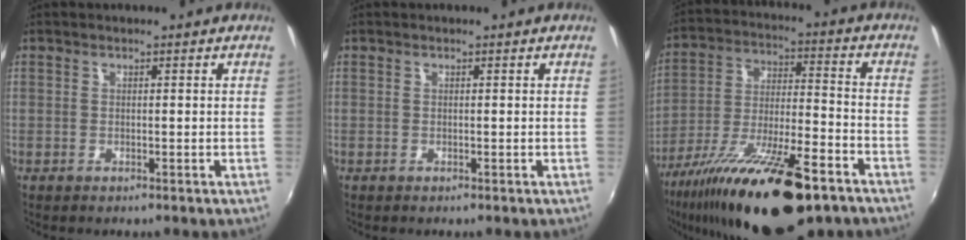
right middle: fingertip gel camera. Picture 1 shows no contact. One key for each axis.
{"total": 0.0}
{"total": 23.9, "fx": -15.5, "fy": 6.4, "fz": 17.0, "tx": -0.311, "ty": -0.050, "tz": -0.255}